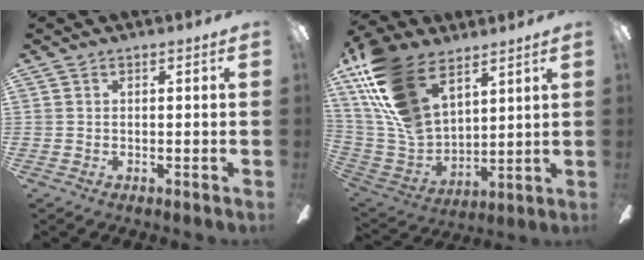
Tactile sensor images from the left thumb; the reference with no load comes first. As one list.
[{"total": 21.7, "force": [12.3, 11.9, 13.3], "torque": [-0.312, -0.057, 0.226]}]